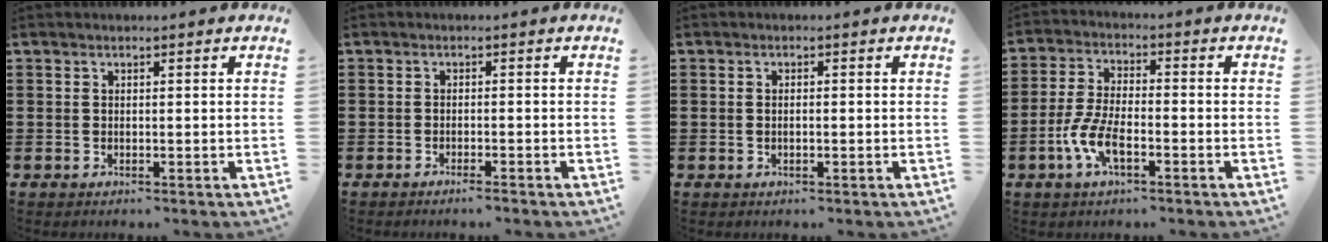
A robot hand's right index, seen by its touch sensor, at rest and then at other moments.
{"total": 1.3, "force": [-1.2, -0.1, 0.5], "torque": [-0.009, -0.001, -0.023]}
{"total": 0.9, "force": [-0.2, 0.2, 0.9], "torque": [-0.017, -0.003, -0.003]}
{"total": 6.5, "force": [-2.9, 2.1, 5.4], "torque": [-0.132, -0.013, -0.059]}